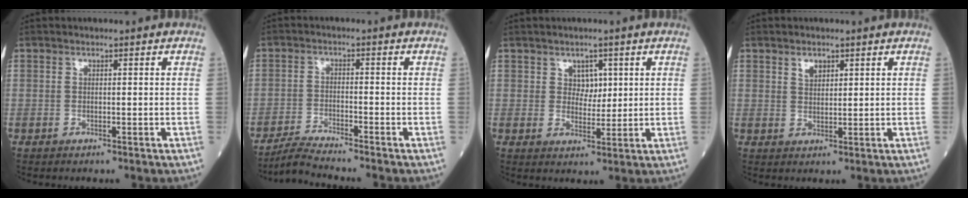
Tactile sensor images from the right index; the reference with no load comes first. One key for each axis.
{"total": 4.6, "fx": -4.3, "fy": -1.2, "fz": 1.0, "tx": -0.028, "ty": -0.024, "tz": -0.083}
{"total": 3.1, "fx": 1.3, "fy": 2.2, "fz": 1.7, "tx": -0.021, "ty": 0.000, "tz": 0.022}
{"total": 2.1, "fx": 1.4, "fy": 1.2, "fz": 1.1, "tx": -0.020, "ty": 0.002, "tz": 0.030}